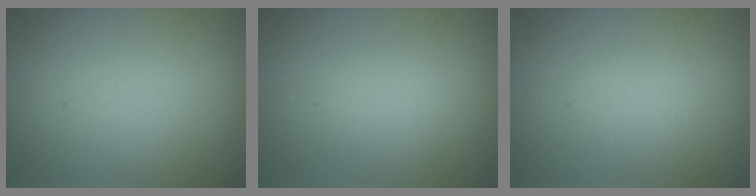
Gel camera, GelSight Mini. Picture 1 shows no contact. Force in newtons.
{"total": 1.3, "press": 1.3, "slide": 0.1}
{"total": 1.1, "press": 1.1, "slide": 0.1}